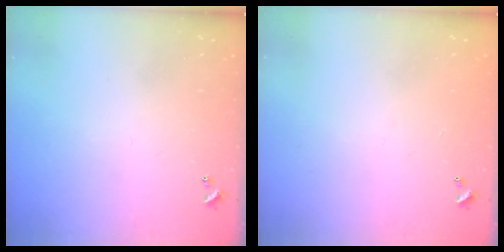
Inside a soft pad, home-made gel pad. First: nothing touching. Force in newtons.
{"total": 2.9, "press": 2.9, "slide": 0.1}